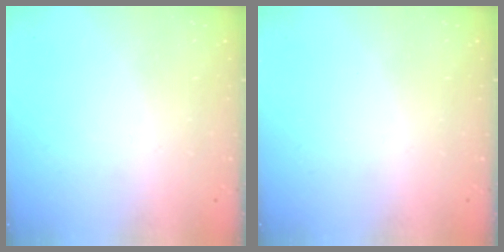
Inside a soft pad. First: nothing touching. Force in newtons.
{"total": 0.0}